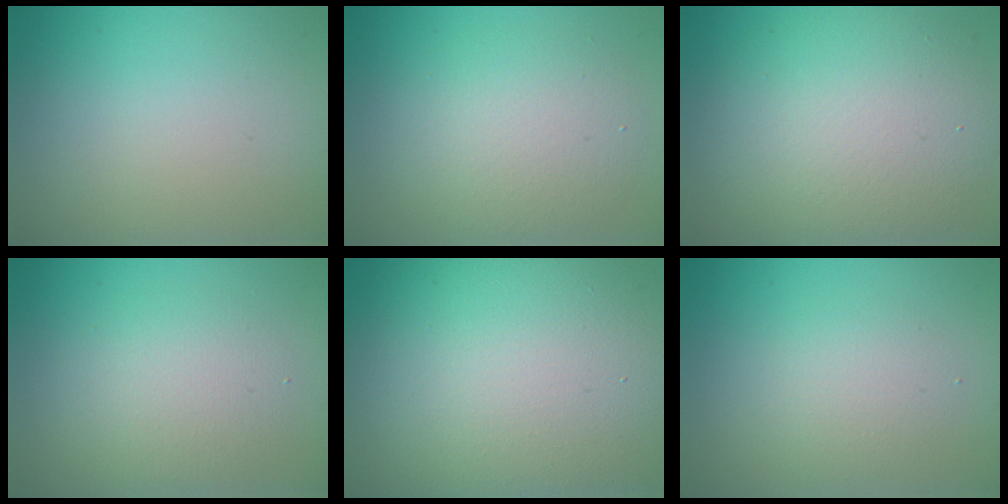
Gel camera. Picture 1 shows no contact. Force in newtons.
{"total": 4.6, "press": 4.5, "slide": 0.6}
{"total": 9.4, "press": 9.4, "slide": 0.6}
{"total": 3.5, "press": 3.5, "slide": 0.2}
{"total": 17.3, "press": 17.3, "slide": 1.4}
{"total": 2.3, "press": 2.3, "slide": 0.2}